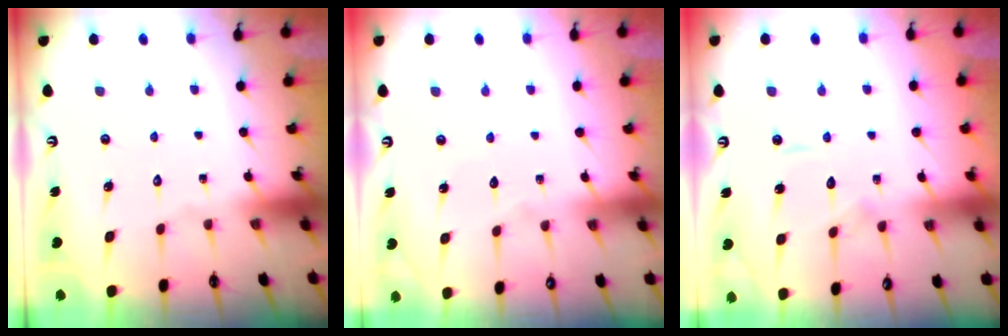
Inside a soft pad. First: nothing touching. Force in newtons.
{"total": 2.6, "press": 2.6, "slide": 0.4}
{"total": 5.4, "press": 5.4, "slide": 0.5}